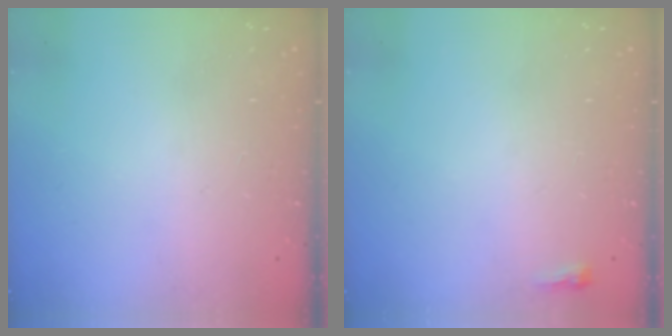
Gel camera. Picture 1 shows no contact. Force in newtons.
{"total": 2.4, "press": 2.4, "slide": 0.6}